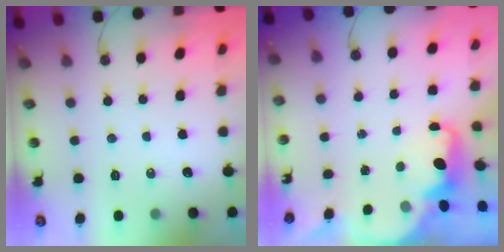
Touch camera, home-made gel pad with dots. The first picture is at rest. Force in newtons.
{"total": 2.4, "press": 2.4, "slide": 0.6}